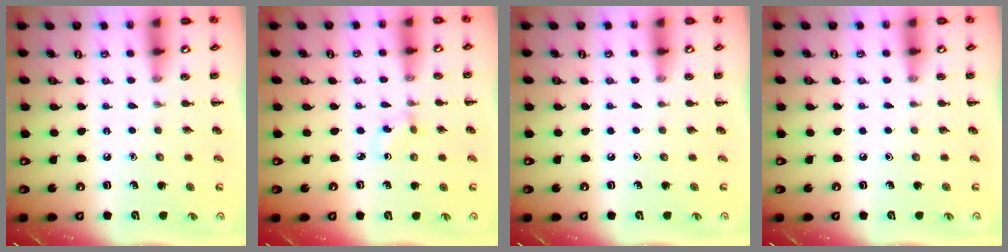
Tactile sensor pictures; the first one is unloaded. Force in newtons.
{"total": 1.4, "press": 1.2, "slide": 0.7}
{"total": 0.0}
{"total": 0.0}